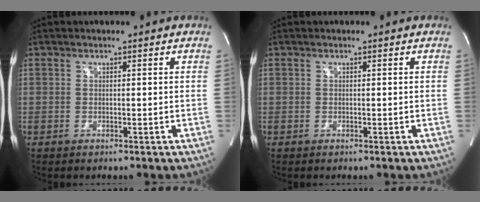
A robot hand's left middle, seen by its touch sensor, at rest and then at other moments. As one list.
[{"total": 0.0}]